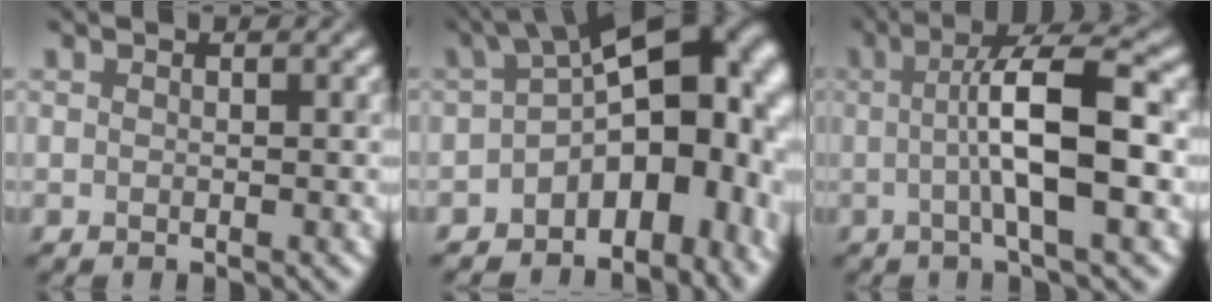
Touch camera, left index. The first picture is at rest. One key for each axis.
{"total": 13.6, "fx": -2.3, "fy": 8.7, "fz": 10.1, "tx": -0.111, "ty": 0.001, "tz": -0.032}
{"total": 7.5, "fx": -0.1, "fy": 1.5, "fz": 7.3, "tx": -0.112, "ty": 0.013, "tz": -0.007}